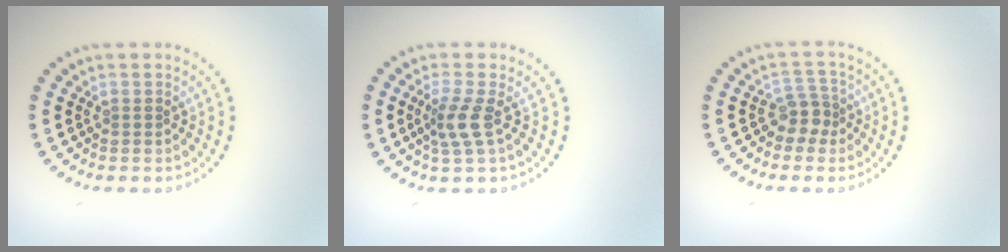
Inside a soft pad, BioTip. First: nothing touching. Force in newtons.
{"total": 2.4, "press": 1.8, "slide": 1.6}
{"total": 2.3, "press": 1.7, "slide": 1.4}